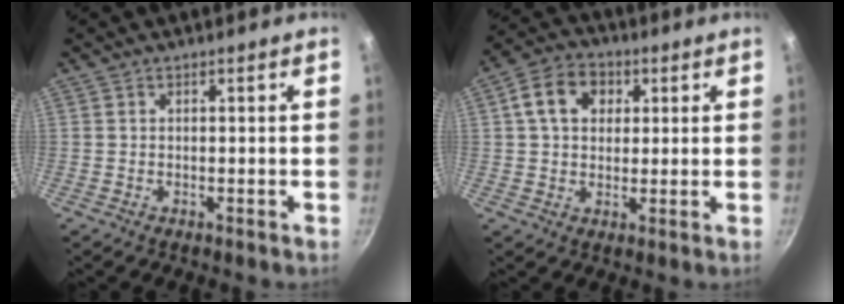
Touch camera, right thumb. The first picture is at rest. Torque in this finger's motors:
{"motor_torque": [0.23, 1.67, 0.77, 0.00, 0.03]}